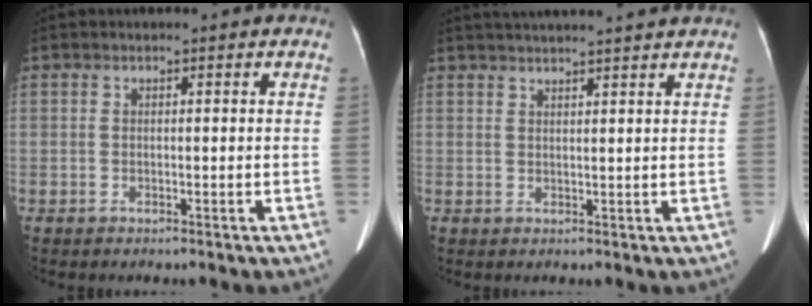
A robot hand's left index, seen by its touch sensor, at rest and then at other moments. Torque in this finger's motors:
{"motor_torque": [0.67, -1.09, 0.05, 0.05]}